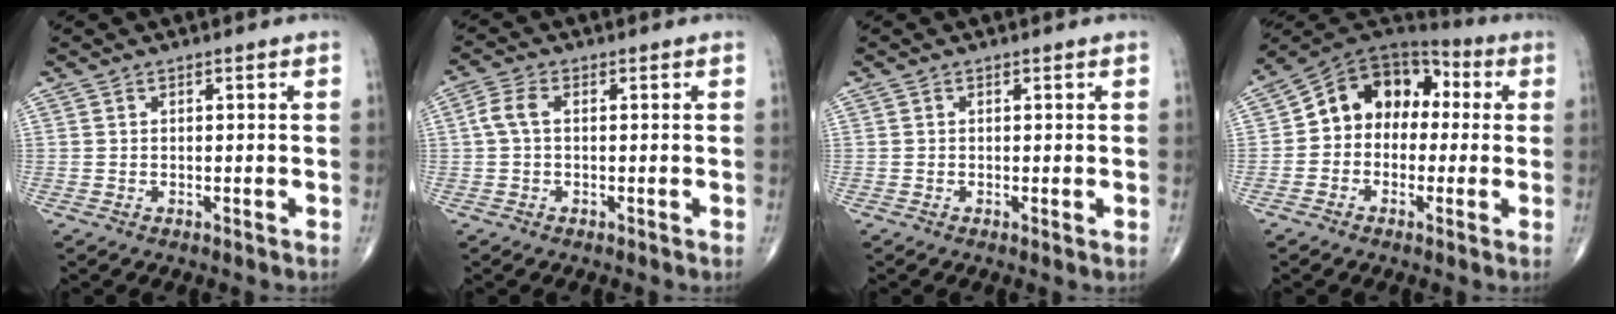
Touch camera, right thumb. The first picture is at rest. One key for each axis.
{"total": 3.6, "fx": 0.4, "fy": 2.0, "fz": 3.0, "tx": -0.074, "ty": 0.012, "tz": 0.003}
{"total": 0.6, "fx": 0.0, "fy": 0.1, "fz": 0.5, "tx": -0.014, "ty": -0.004, "tz": -0.001}
{"total": 13.1, "fx": 0.6, "fy": 10.2, "fz": 8.2, "tx": -0.092, "ty": 0.048, "tz": -0.007}